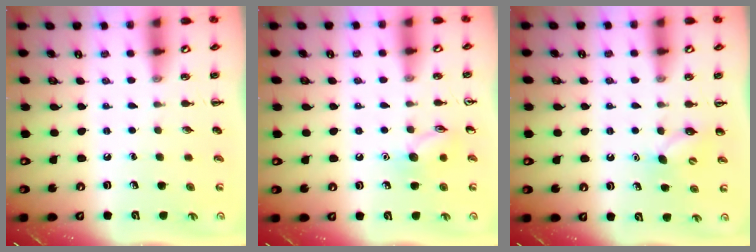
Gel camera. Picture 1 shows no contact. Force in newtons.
{"total": 8.3, "press": 8.3, "slide": 0.6}
{"total": 4.4, "press": 4.2, "slide": 1.2}